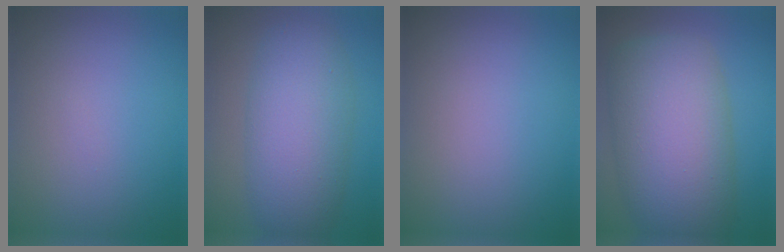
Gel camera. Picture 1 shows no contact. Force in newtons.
{"total": 7.5, "press": 7.5, "slide": 0.3}
{"total": 0.0}
{"total": 12.3, "press": 12.3, "slide": 0.4}